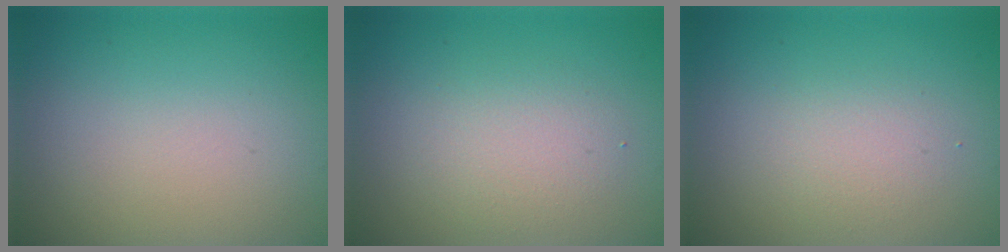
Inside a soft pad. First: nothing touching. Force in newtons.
{"total": 2.7, "press": 2.7, "slide": 0.2}
{"total": 1.9, "press": 1.9, "slide": 0.1}